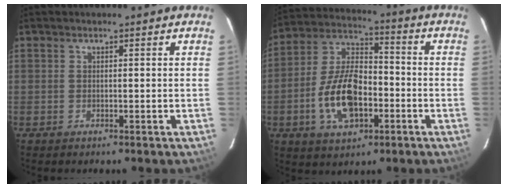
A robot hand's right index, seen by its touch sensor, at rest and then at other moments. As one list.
[{"total": 14.8, "force": [-4.6, 8.1, 11.5], "torque": [-0.230, 0.016, -0.074]}]